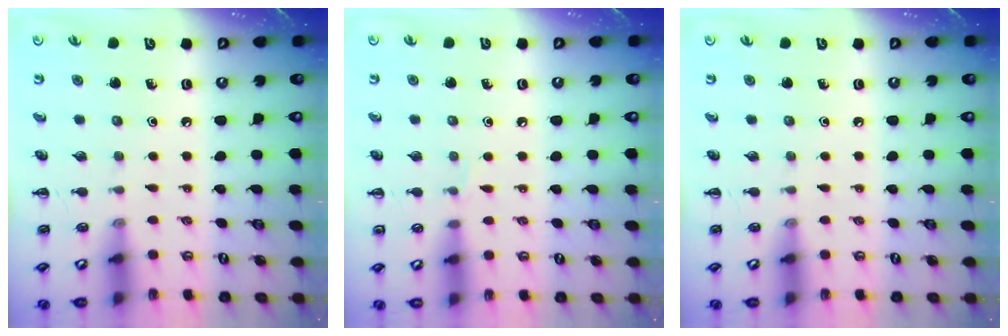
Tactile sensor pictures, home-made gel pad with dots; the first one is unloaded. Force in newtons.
{"total": 3.4, "press": 3.2, "slide": 1.1}
{"total": 0.0}